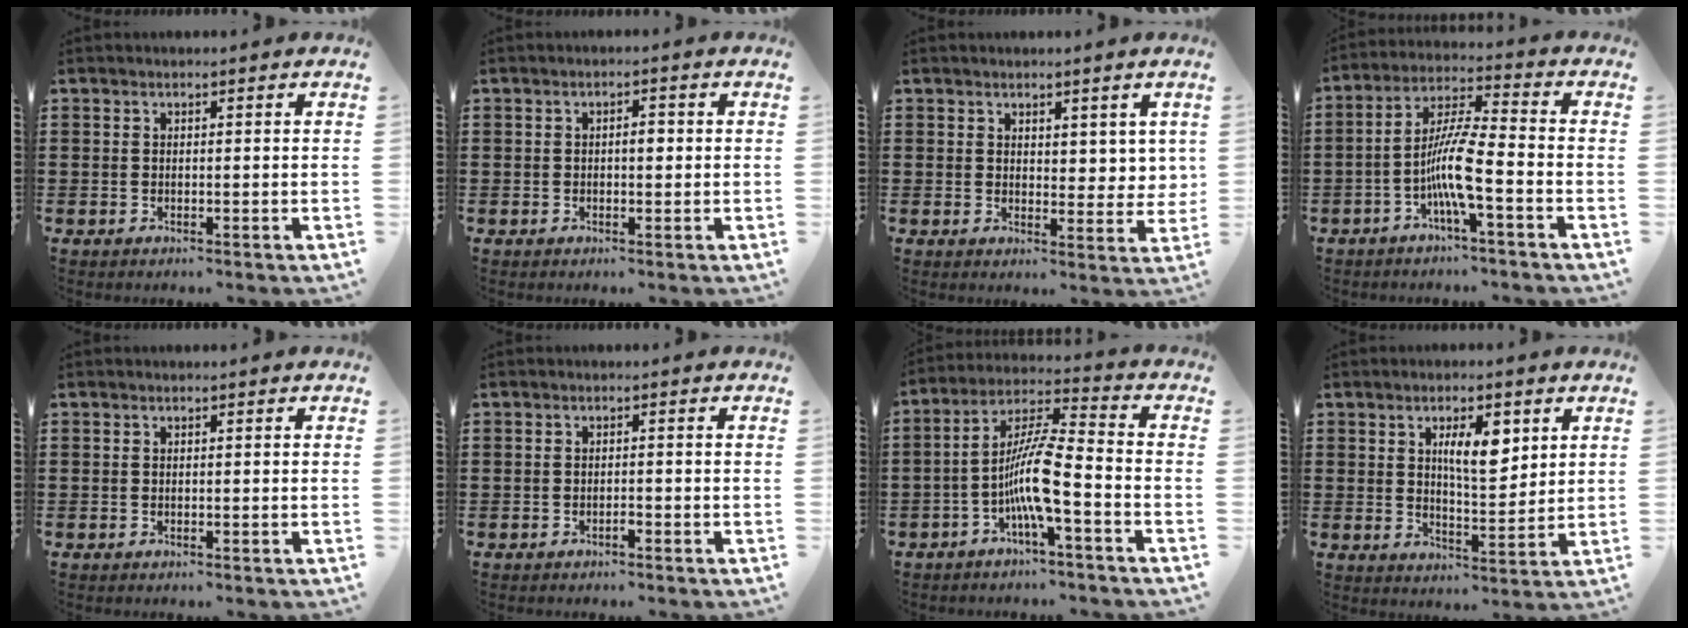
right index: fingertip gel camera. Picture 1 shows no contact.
{"total": 1.9, "force": [0.0, 0.8, 1.8], "torque": [-0.033, 0.004, -0.003]}
{"total": 3.7, "force": [2.6, 2.4, 1.0], "torque": [-0.013, 0.000, 0.047]}
{"total": 8.6, "force": [-3.3, 1.1, 7.9], "torque": [-0.167, -0.010, -0.067]}
{"total": 0.0}
{"total": 0.9, "force": [-0.7, 0.1, 0.6], "torque": [-0.015, -0.003, -0.012]}
{"total": 9.6, "force": [-3.7, 1.4, 8.8], "torque": [-0.191, -0.012, -0.077]}
{"total": 7.0, "force": [2.7, 2.6, 5.9], "torque": [-0.098, -0.002, 0.040]}